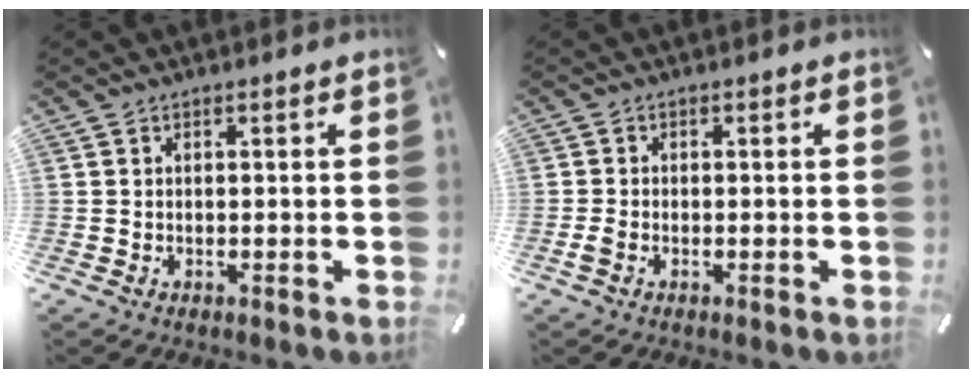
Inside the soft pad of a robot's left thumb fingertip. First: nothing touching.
{"total": 1.6, "force": [-0.8, 0.9, 1.1], "torque": [-0.018, 0.003, -0.013]}